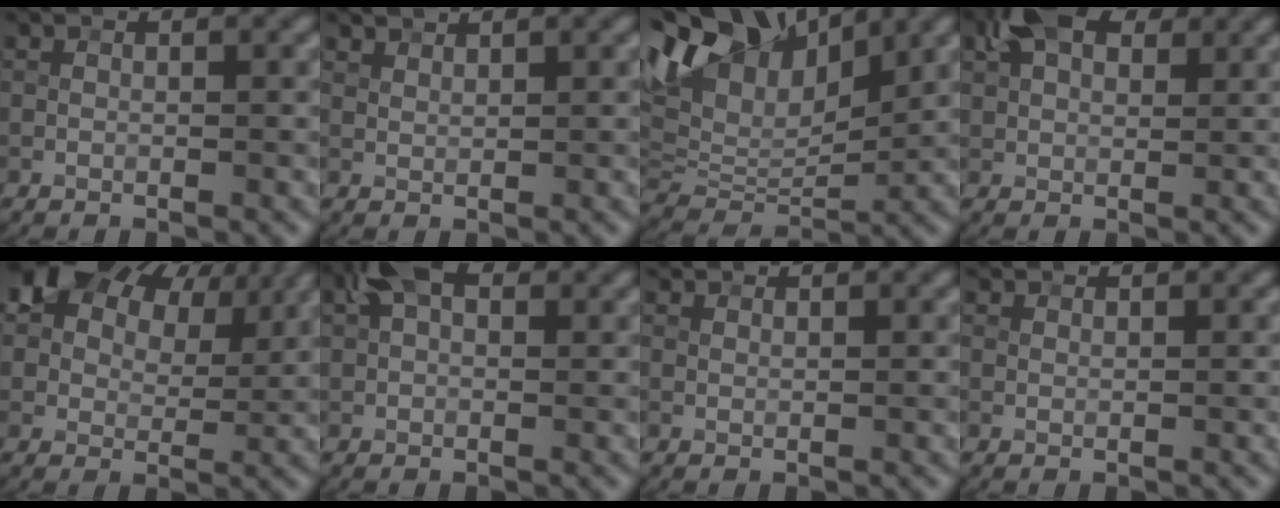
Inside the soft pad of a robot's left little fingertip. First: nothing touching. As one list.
[{"total": 2.1, "force": [1.9, 0.6, 0.7], "torque": [-0.019, -0.007, 0.044]}, {"total": 11.6, "force": [5.8, 6.4, 7.8], "torque": [-0.164, 0.033, 0.098]}, {"total": 5.9, "force": [3.0, 3.5, 3.7], "torque": [-0.077, 0.012, 0.050]}, {"total": 13.1, "force": [7.6, 7.9, 7.1], "torque": [-0.118, 0.044, 0.109]}, {"total": 4.4, "force": [2.0, 2.6, 2.9], "torque": [-0.054, 0.017, 0.024]}, {"total": 1.9, "force": [1.8, 0.5, 0.7], "torque": [-0.018, -0.002, 0.025]}, {"total": 1.6, "force": [1.5, 0.3, 0.5], "torque": [-0.018, 0.000, 0.021]}]